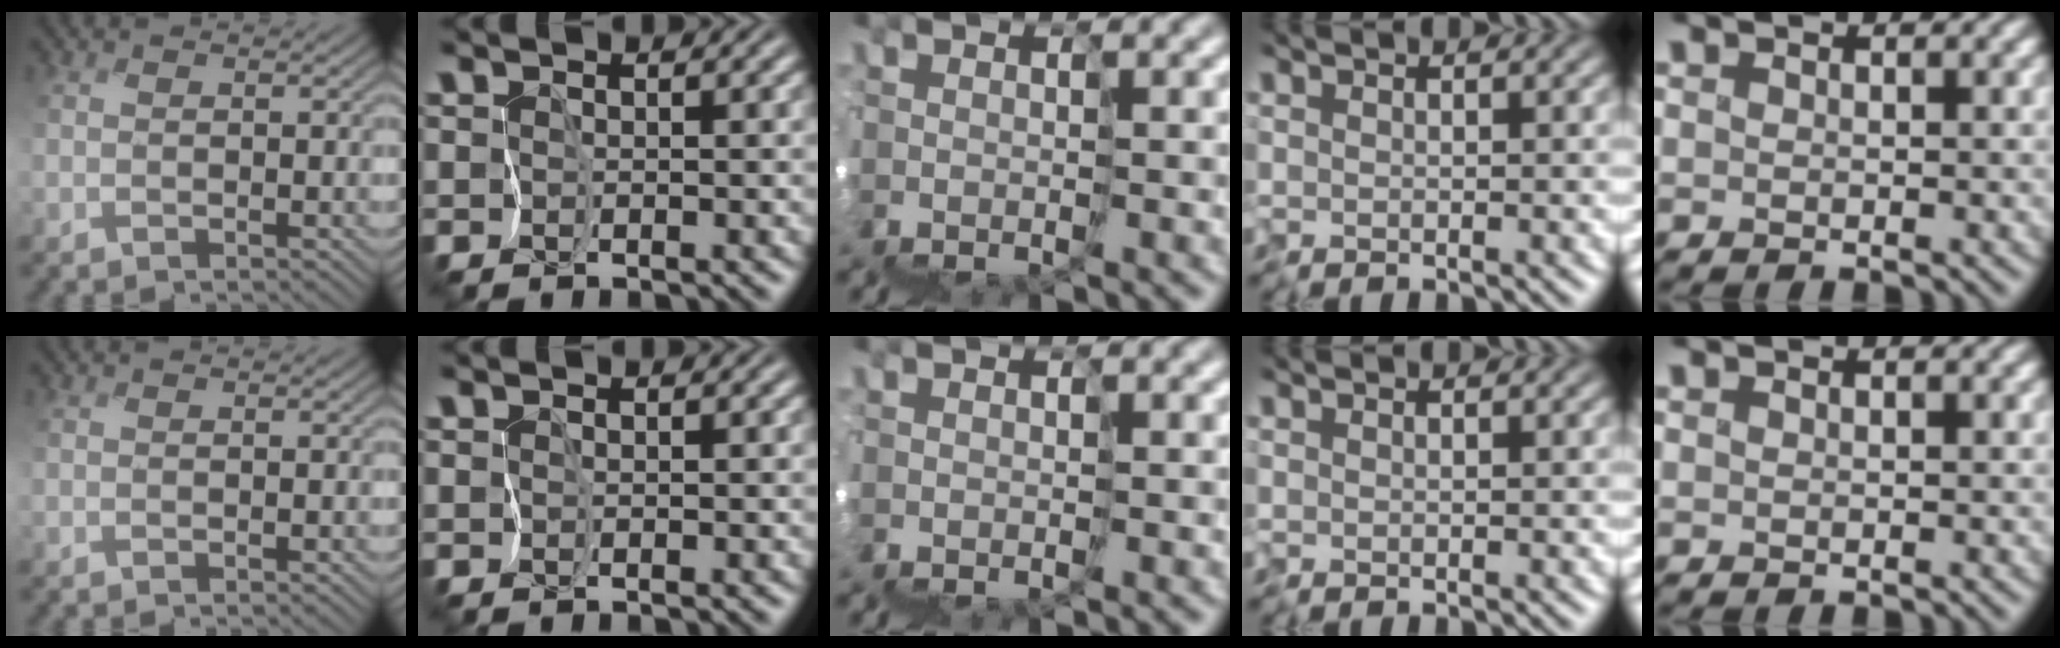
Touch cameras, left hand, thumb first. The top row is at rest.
{}